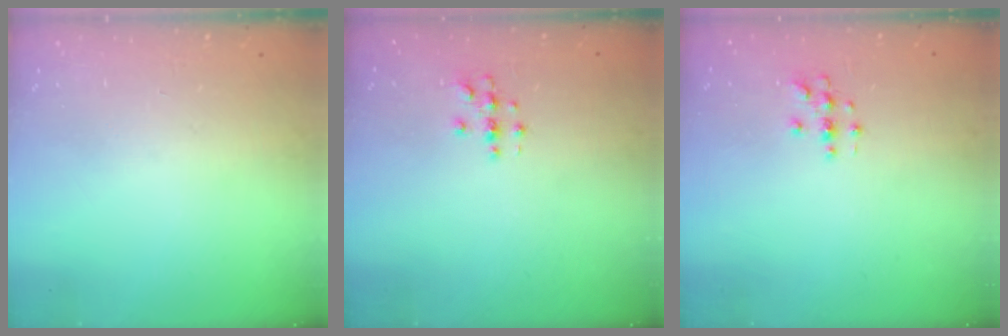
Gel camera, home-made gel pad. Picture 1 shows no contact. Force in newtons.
{"total": 2.7, "press": 2.7, "slide": 0.3}
{"total": 2.9, "press": 2.9, "slide": 0.3}